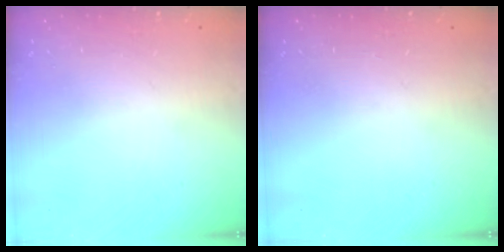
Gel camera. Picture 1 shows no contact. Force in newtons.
{"total": 0.0}